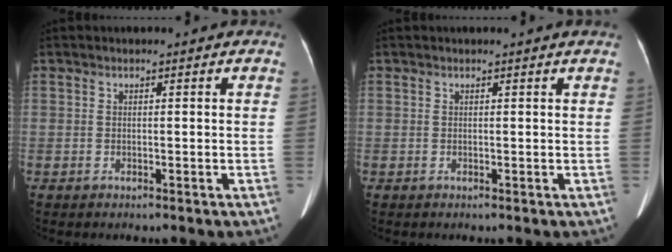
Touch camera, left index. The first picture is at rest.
{"total": 0.6, "force": [0.6, -0.1, 0.3], "torque": [-0.009, -0.002, 0.009]}